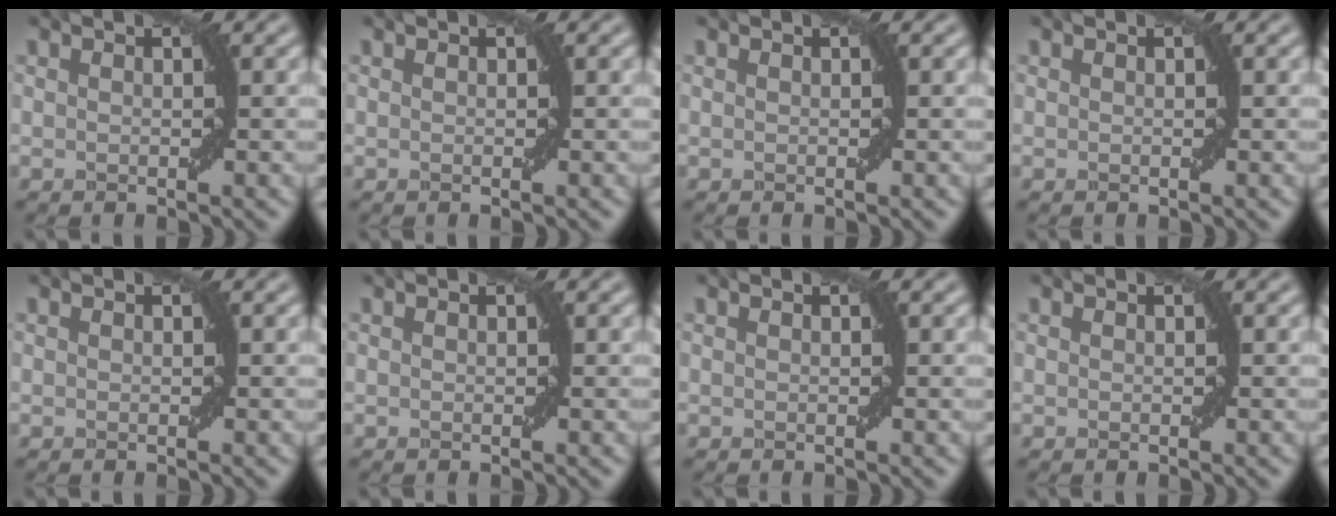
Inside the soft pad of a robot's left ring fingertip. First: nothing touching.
{"total": 0.0}
{"total": 0.0}
{"total": 0.0}
{"total": 0.0}
{"total": 0.0}
{"total": 0.0}
{"total": 0.0}